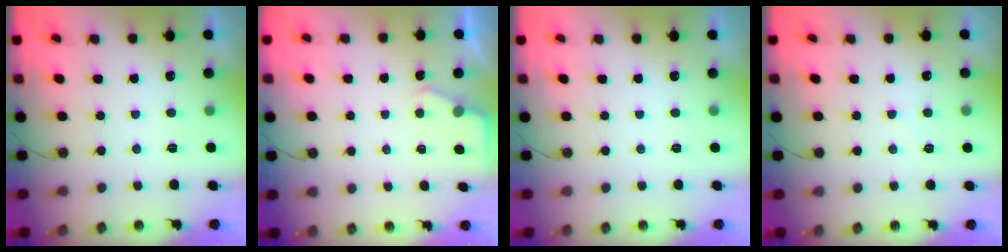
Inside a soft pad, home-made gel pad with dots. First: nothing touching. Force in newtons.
{"total": 2.6, "press": 2.6, "slide": 0.4}
{"total": 0.0}
{"total": 5.8, "press": 5.8, "slide": 0.6}